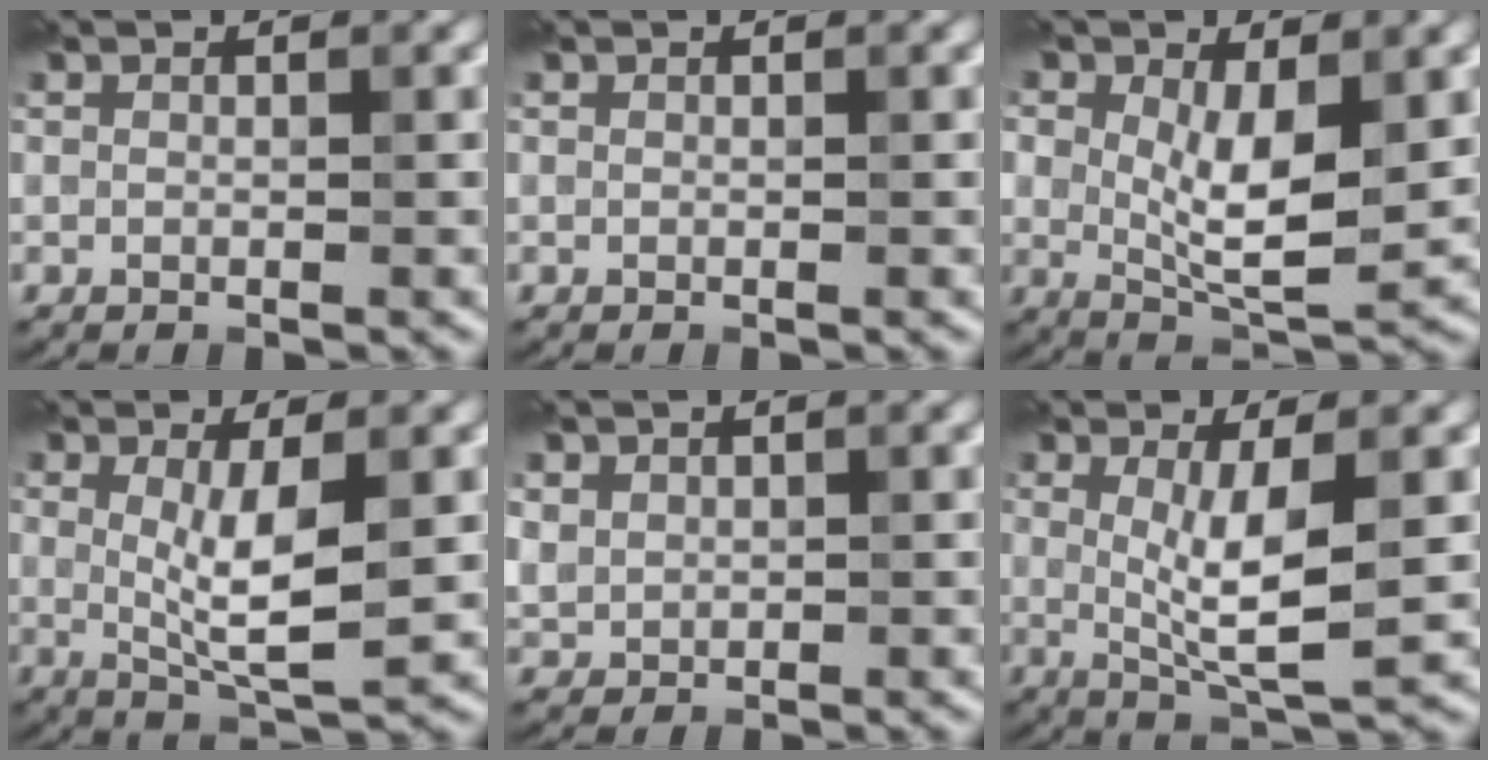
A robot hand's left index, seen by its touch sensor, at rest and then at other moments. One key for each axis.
{"total": 0.0}
{"total": 6.3, "fx": 0.7, "fy": 3.2, "fz": 5.4, "tx": -0.111, "ty": -0.010, "tz": 0.017}
{"total": 5.0, "fx": 0.3, "fy": 1.3, "fz": 4.9, "tx": -0.092, "ty": -0.010, "tz": 0.009}
{"total": 1.3, "fx": 0.7, "fy": 1.1, "fz": 0.2, "tx": -0.009, "ty": -0.003, "tz": 0.021}
{"total": 5.5, "fx": 0.2, "fy": 1.3, "fz": 5.4, "tx": -0.101, "ty": -0.012, "tz": 0.009}